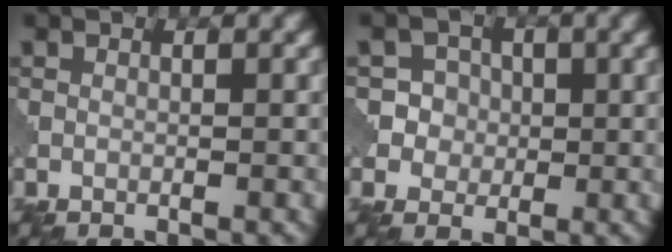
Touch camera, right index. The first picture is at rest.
{"total": 4.5, "force": [0.4, 4.3, 1.2], "torque": [-0.008, 0.023, 0.000]}